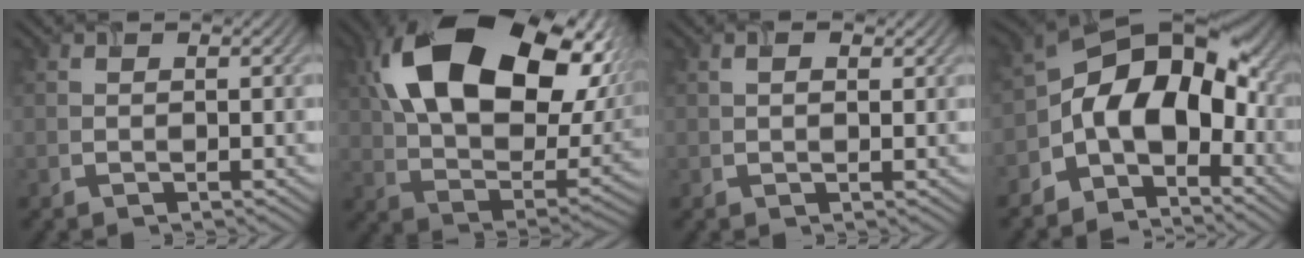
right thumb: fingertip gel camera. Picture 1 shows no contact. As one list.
[{"total": 21.3, "force": [7.9, 12.3, 15.4], "torque": [-0.304, 0.023, 0.139]}, {"total": 1.5, "force": [0.7, 0.7, 1.2], "torque": [-0.019, -0.003, 0.015]}, {"total": 11.9, "force": [-3.3, 7.5, 8.6], "torque": [-0.129, 0.017, -0.077]}]